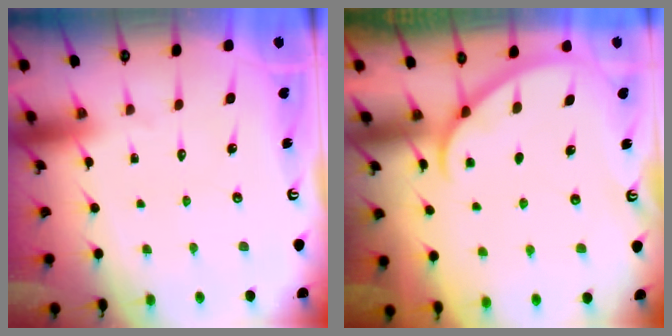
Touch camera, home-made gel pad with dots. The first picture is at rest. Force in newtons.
{"total": 2.5, "press": 2.5, "slide": 0.2}